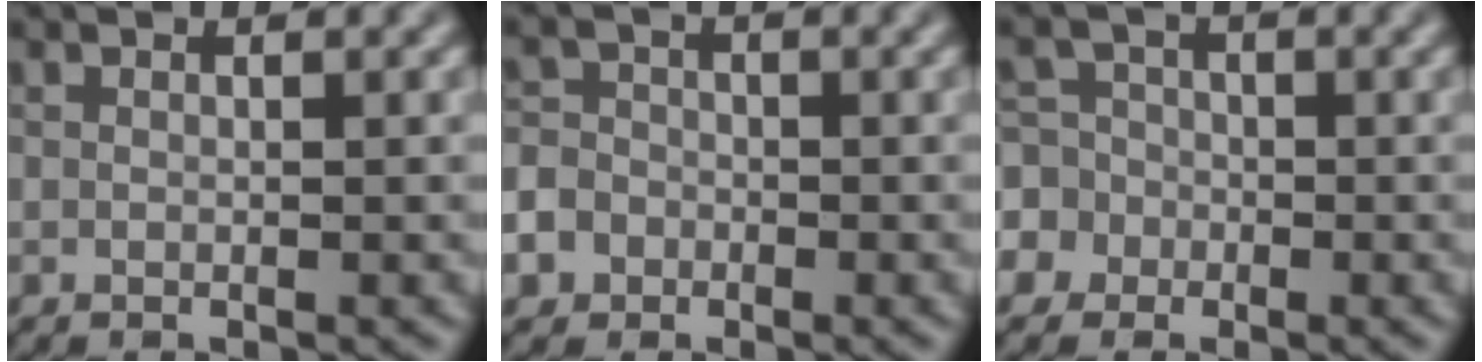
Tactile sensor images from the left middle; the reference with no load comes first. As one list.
[{"total": 5.7, "force": [-3.4, 4.4, 1.2], "torque": [-0.026, -0.010, -0.073]}, {"total": 6.5, "force": [-2.4, 5.9, 1.3], "torque": [-0.039, 0.021, -0.075]}]